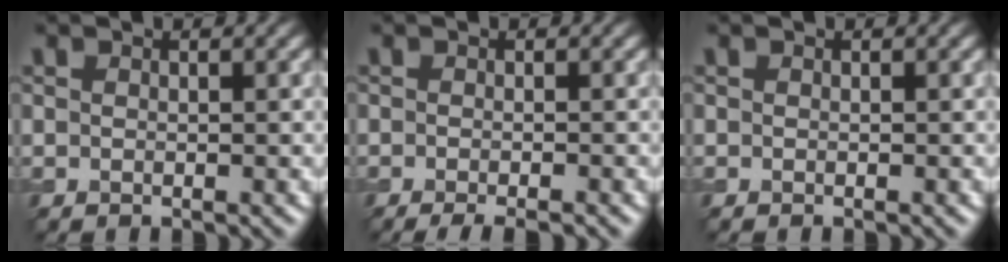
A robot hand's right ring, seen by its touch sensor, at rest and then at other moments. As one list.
[{"total": 2.9, "force": [-1.9, 0.6, 2.1], "torque": [-0.024, -0.004, -0.031]}, {"total": 0.0}]